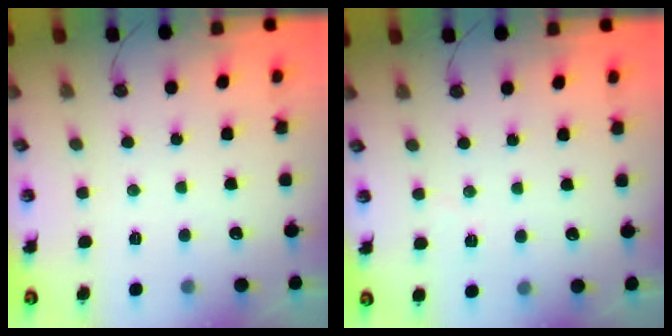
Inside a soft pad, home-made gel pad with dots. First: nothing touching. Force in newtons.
{"total": 1.5, "press": 1.5, "slide": 0.5}